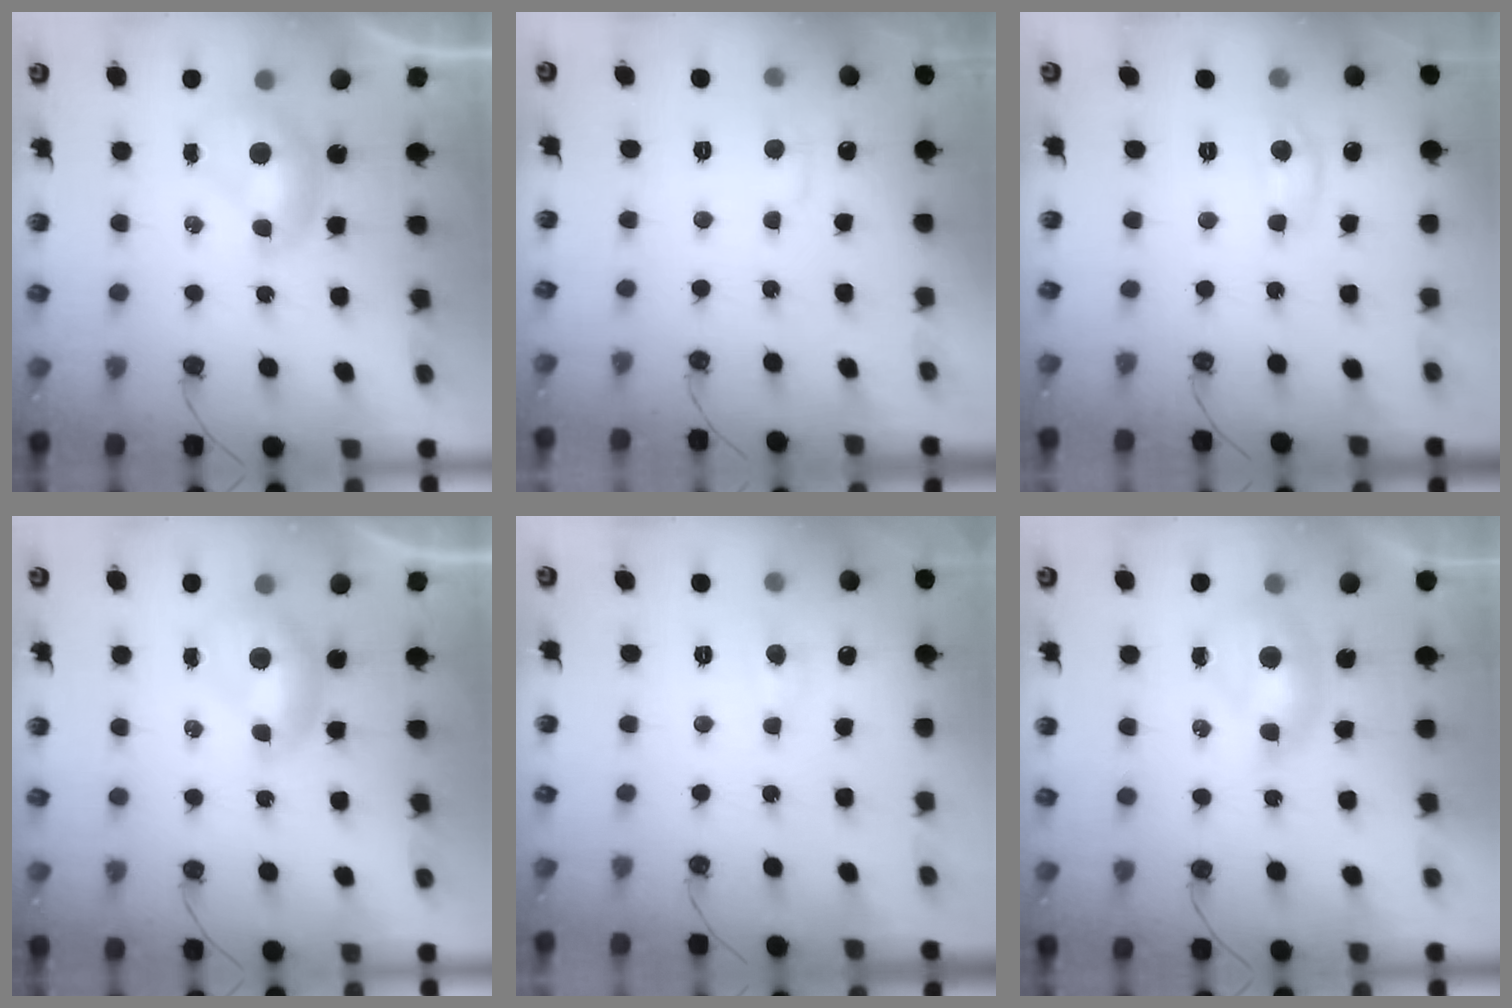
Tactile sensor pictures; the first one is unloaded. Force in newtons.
{"total": 1.0, "press": 0.4, "slide": 0.9}
{"total": 2.6, "press": 2.6, "slide": 0.2}
{"total": 0.0}
{"total": 1.0, "press": 0.7, "slide": 0.7}
{"total": 1.7, "press": 1.6, "slide": 0.6}